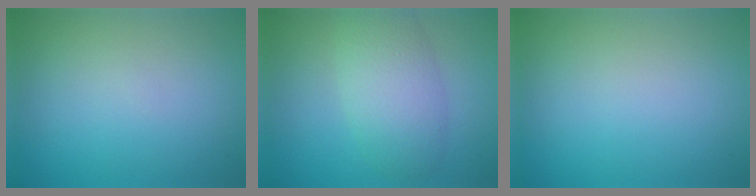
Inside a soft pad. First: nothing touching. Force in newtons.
{"total": 4.8, "press": 4.8, "slide": 0.1}
{"total": 0.0}